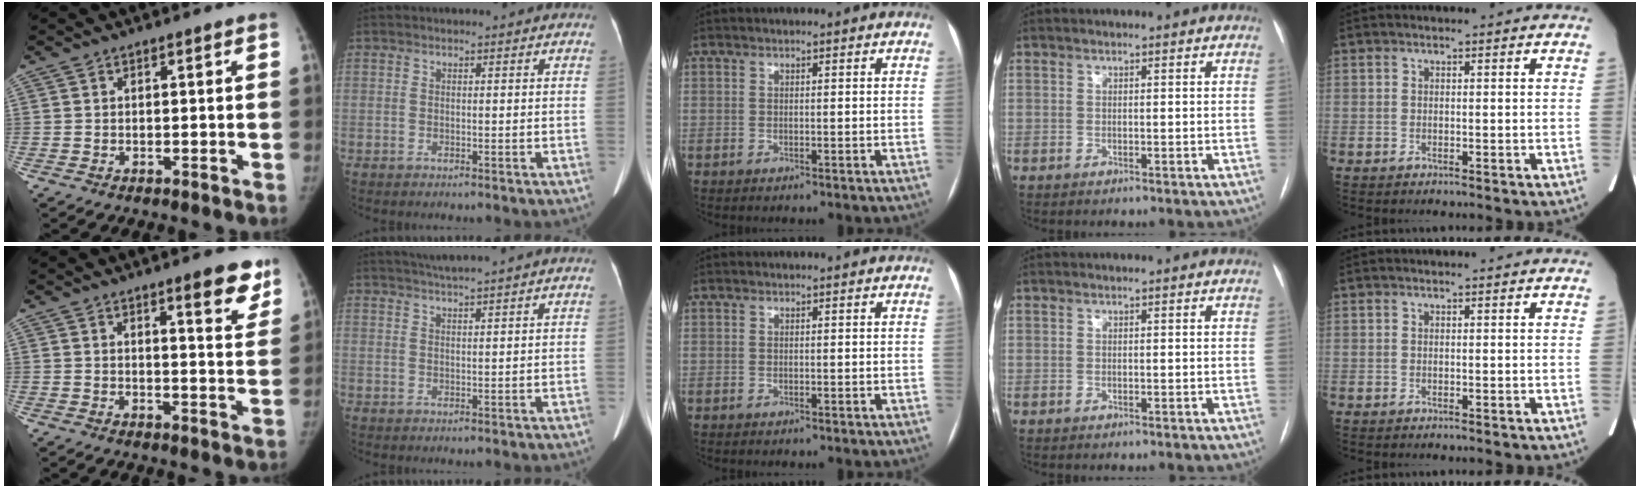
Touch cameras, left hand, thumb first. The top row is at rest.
{"thumb": {"total": 7.9, "force": [5.3, 1.9, 5.5], "torque": [-0.046, -0.032, 0.068]}, "index": {"total": 4.7, "force": [4.0, -1.2, 2.1], "torque": [-0.036, 0.014, 0.065]}}